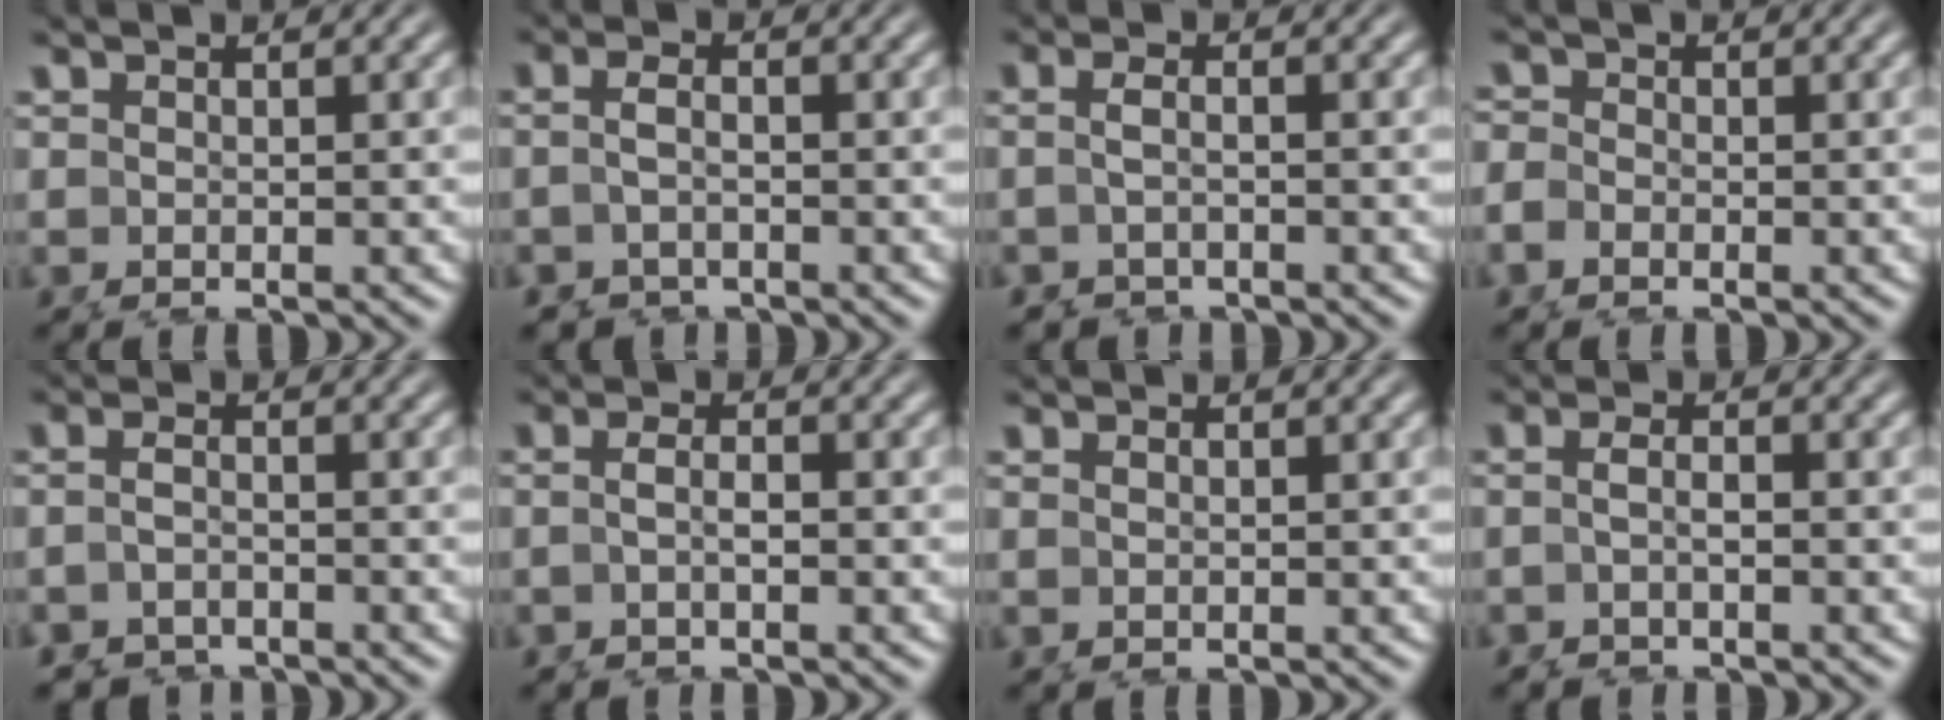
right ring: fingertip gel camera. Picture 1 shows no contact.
{"total": 2.5, "force": [-0.8, 2.0, 1.3], "torque": [-0.028, -0.002, -0.019]}
{"total": 2.0, "force": [-0.8, 1.0, 1.5], "torque": [-0.031, -0.004, -0.014]}
{"total": 1.8, "force": [-0.4, 1.7, 0.5], "torque": [-0.010, -0.008, -0.009]}
{"total": 2.4, "force": [-2.1, 1.2, 0.2], "torque": [-0.006, -0.010, -0.032]}
{"total": 2.9, "force": [-0.6, 1.3, 2.5], "torque": [-0.044, -0.010, -0.006]}
{"total": 0.5, "force": [0.1, 0.2, 0.5], "torque": [-0.017, -0.004, 0.006]}
{"total": 2.5, "force": [-0.7, 1.3, 2.1], "torque": [-0.033, -0.006, -0.011]}